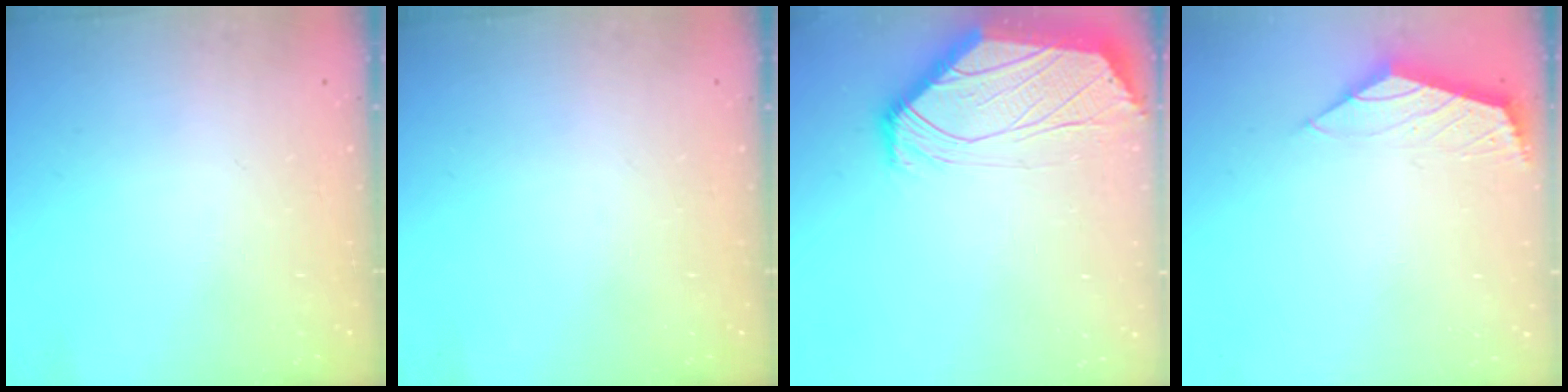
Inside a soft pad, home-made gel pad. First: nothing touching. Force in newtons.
{"total": 0.0}
{"total": 1.1, "press": 1.0, "slide": 0.6}
{"total": 2.1, "press": 2.0, "slide": 0.7}